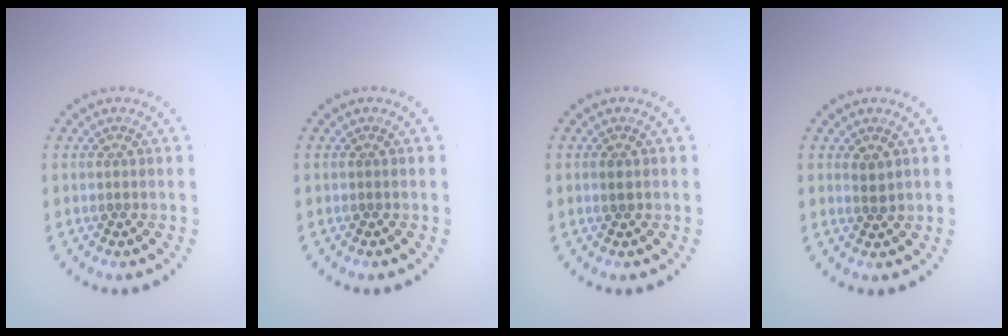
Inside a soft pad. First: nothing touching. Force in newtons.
{"total": 0.0}
{"total": 0.7, "press": 0.7, "slide": 0.1}
{"total": 1.2, "press": 0.9, "slide": 0.7}